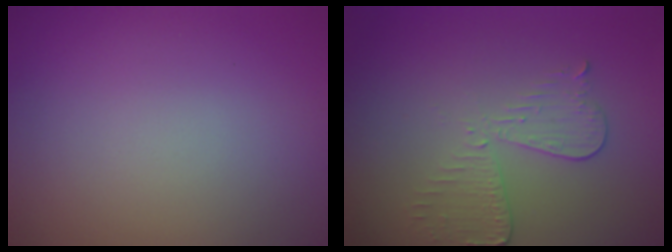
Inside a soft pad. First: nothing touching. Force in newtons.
{"total": 2.9, "press": 2.6, "slide": 1.4}